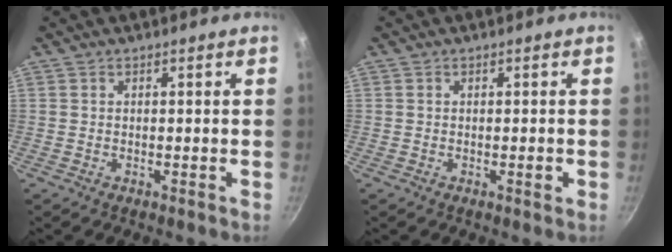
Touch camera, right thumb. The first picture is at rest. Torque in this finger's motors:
{"motor_torque": [-0.02, 0.09, 0.12, 0.57, 0.07]}